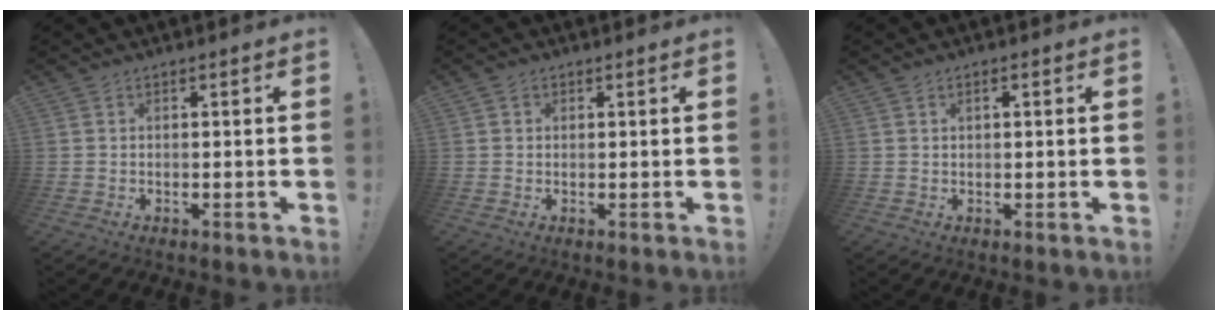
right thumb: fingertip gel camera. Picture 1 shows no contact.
{"total": 1.2, "force": [0.5, 1.0, 0.1], "torque": [0.003, 0.001, 0.008]}
{"total": 1.2, "force": [0.3, 0.5, 1.0], "torque": [-0.015, 0.001, 0.004]}